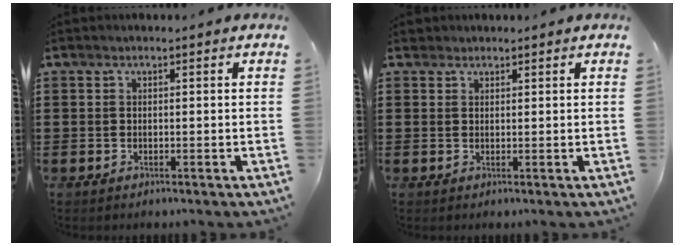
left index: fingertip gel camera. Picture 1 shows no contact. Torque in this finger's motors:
{"motor_torque": [0.91, -0.88, 0.23, -0.01]}